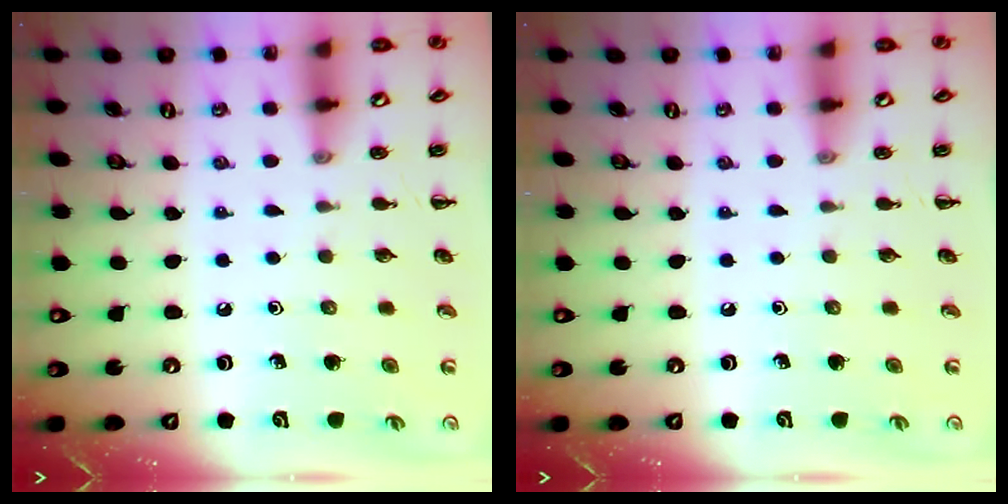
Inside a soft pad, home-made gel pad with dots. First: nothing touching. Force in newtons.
{"total": 0.0}